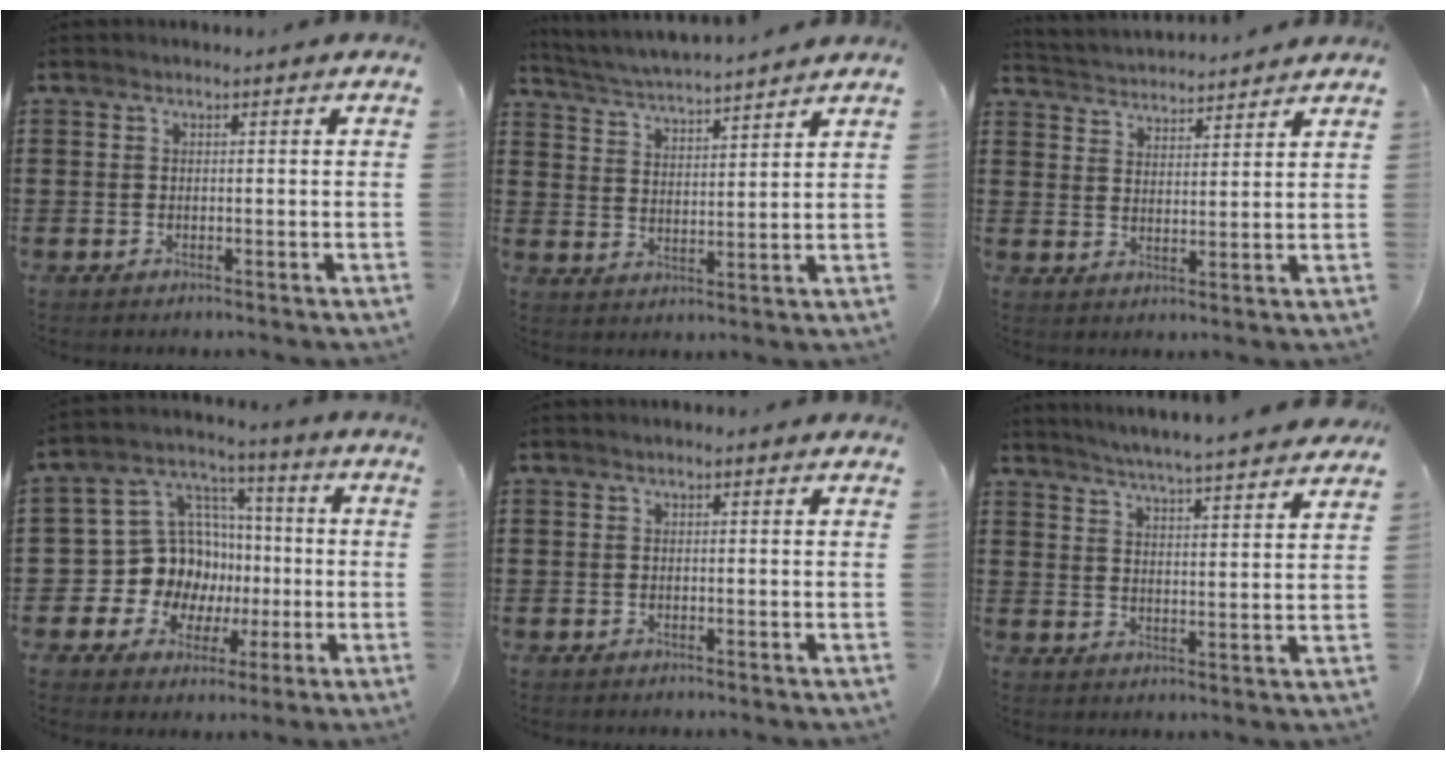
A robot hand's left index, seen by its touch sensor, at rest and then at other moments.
{"total": 4.2, "force": [4.2, -0.5, 0.7], "torque": [-0.034, -0.028, 0.069]}
{"total": 3.3, "force": [3.3, 0.0, -0.6], "torque": [-0.004, -0.018, 0.058]}
{"total": 12.0, "force": [-0.9, 11.4, 3.7], "torque": [-0.110, -0.006, -0.007]}
{"total": 0.0}
{"total": 4.6, "force": [4.4, -0.8, 0.9], "torque": [-0.037, -0.032, 0.074]}